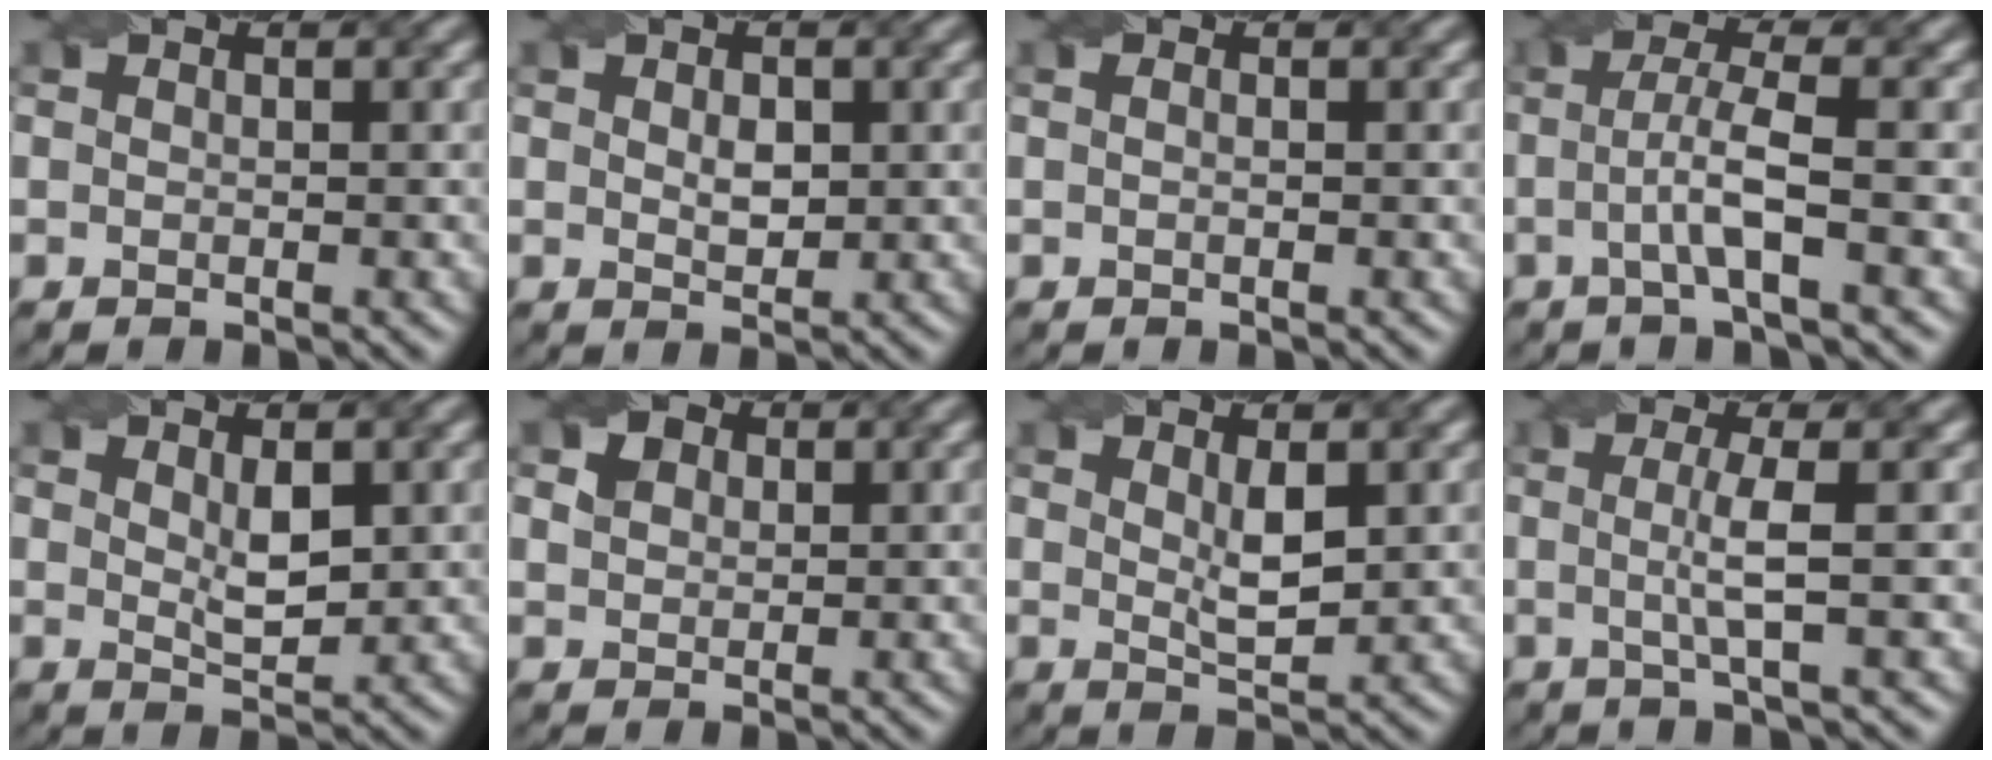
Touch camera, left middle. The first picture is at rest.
{"total": 1.9, "force": [0.4, 1.0, 1.5], "torque": [-0.025, -0.001, 0.009]}
{"total": 0.8, "force": [0.2, 0.3, 0.7], "torque": [-0.007, -0.004, -0.003]}
{"total": 3.9, "force": [-0.6, 0.6, 3.8], "torque": [-0.070, 0.004, -0.014]}
{"total": 2.5, "force": [0.9, 0.9, 2.2], "torque": [-0.040, -0.005, 0.019]}
{"total": 2.3, "force": [1.2, 1.8, 1.0], "torque": [-0.022, 0.002, 0.016]}
{"total": 2.6, "force": [0.9, 0.6, 2.3], "torque": [-0.043, -0.007, 0.018]}
{"total": 3.3, "force": [-0.1, 0.5, 3.3], "torque": [-0.062, -0.003, -0.006]}